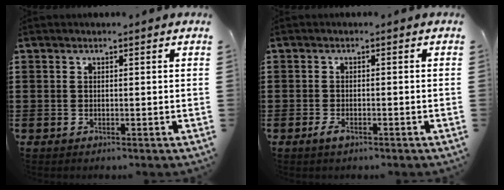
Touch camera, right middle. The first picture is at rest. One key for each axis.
{"total": 1.7, "fx": -0.9, "fy": 0.6, "fz": 1.3, "tx": -0.033, "ty": -0.005, "tz": -0.019}